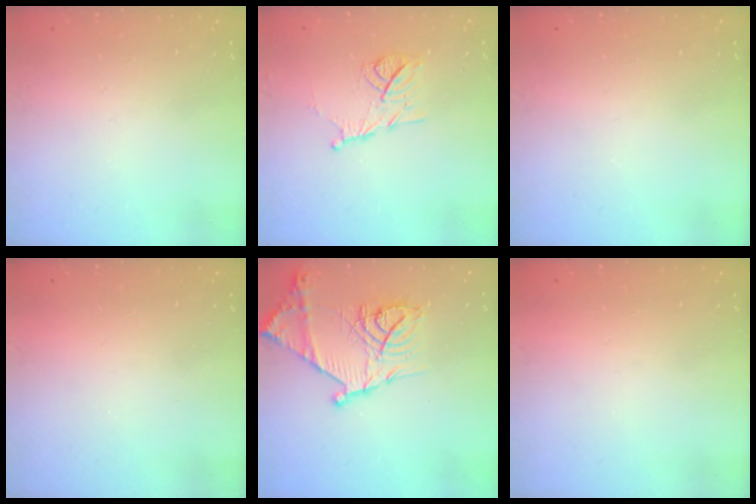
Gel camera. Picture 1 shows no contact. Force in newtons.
{"total": 10.0, "press": 10.0, "slide": 1.0}
{"total": 0.0}
{"total": 1.5, "press": 1.5, "slide": 0.1}
{"total": 18.7, "press": 18.6, "slide": 1.4}
{"total": 1.6, "press": 1.5, "slide": 0.1}